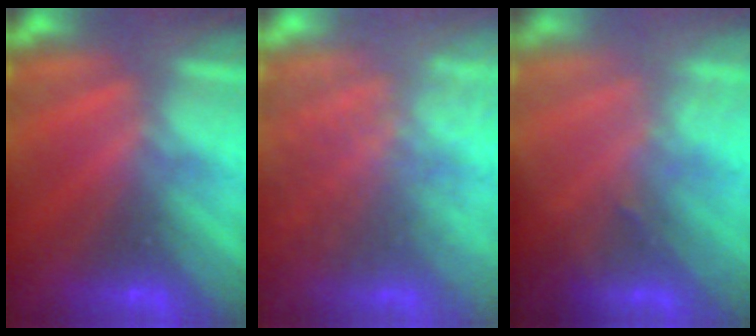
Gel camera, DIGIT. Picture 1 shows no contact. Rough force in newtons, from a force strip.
{"total": 7.4}
{"total": 2.7}